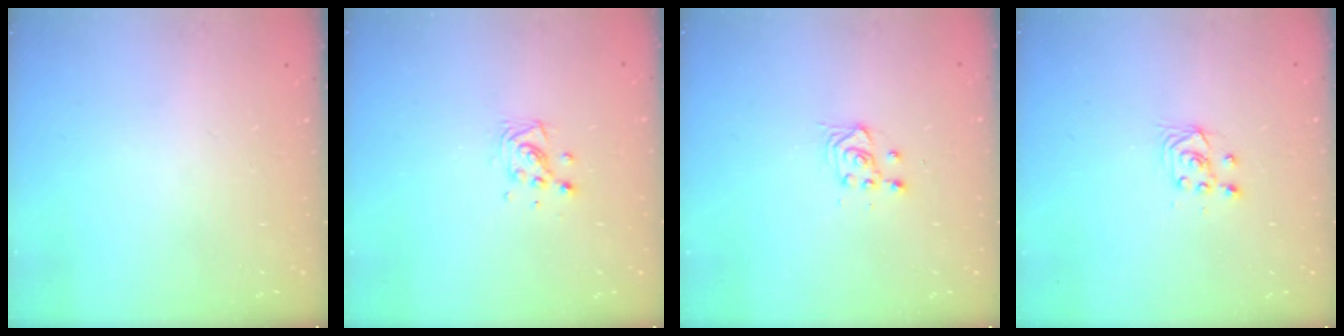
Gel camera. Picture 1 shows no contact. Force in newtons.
{"total": 6.3, "press": 6.1, "slide": 1.7}
{"total": 3.6, "press": 3.3, "slide": 1.4}
{"total": 2.9, "press": 2.7, "slide": 1.0}